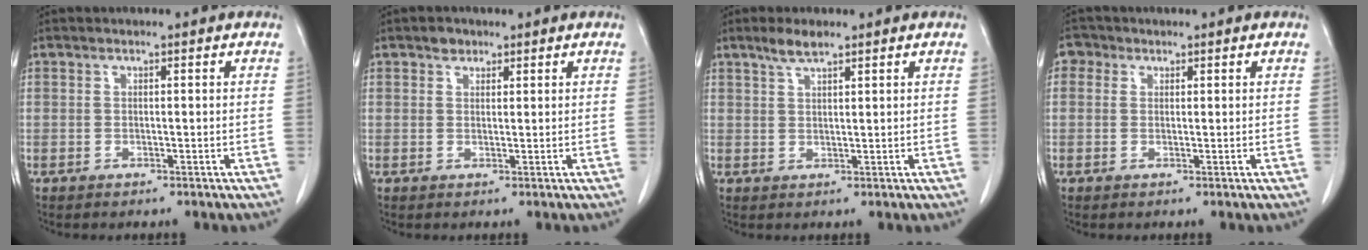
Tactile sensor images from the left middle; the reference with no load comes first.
{"total": 1.6, "force": [1.1, 1.1, 0.4], "torque": [-0.007, -0.001, 0.017]}
{"total": 3.0, "force": [2.4, 0.5, 1.8], "torque": [-0.043, 0.003, 0.047]}
{"total": 2.1, "force": [0.9, 1.8, 0.5], "torque": [-0.006, 0.005, 0.009]}